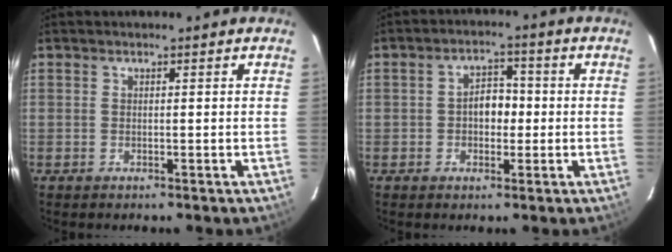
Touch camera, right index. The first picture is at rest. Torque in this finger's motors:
{"motor_torque": [0.56, -0.15, 0.30, 0.07]}